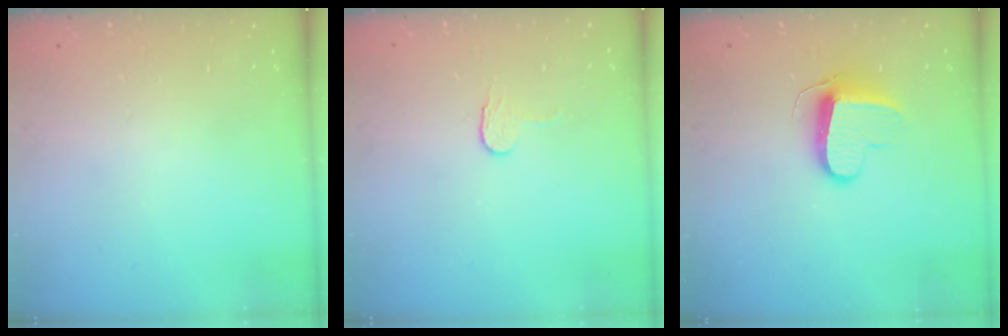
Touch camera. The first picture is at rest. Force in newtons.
{"total": 3.5, "press": 3.5, "slide": 0.2}
{"total": 9.8, "press": 9.8, "slide": 0.5}